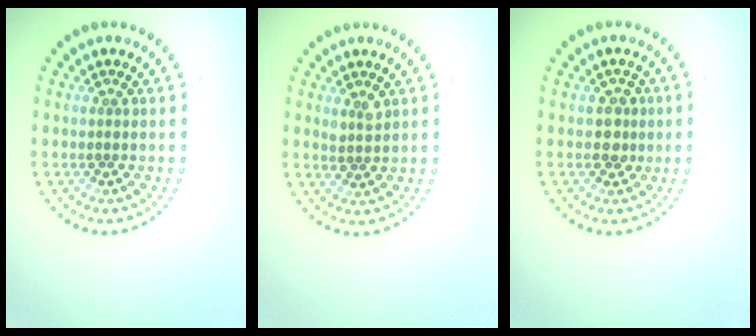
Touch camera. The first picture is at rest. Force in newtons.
{"total": 1.2, "press": 1.1, "slide": 0.5}
{"total": 1.7, "press": 1.5, "slide": 0.9}